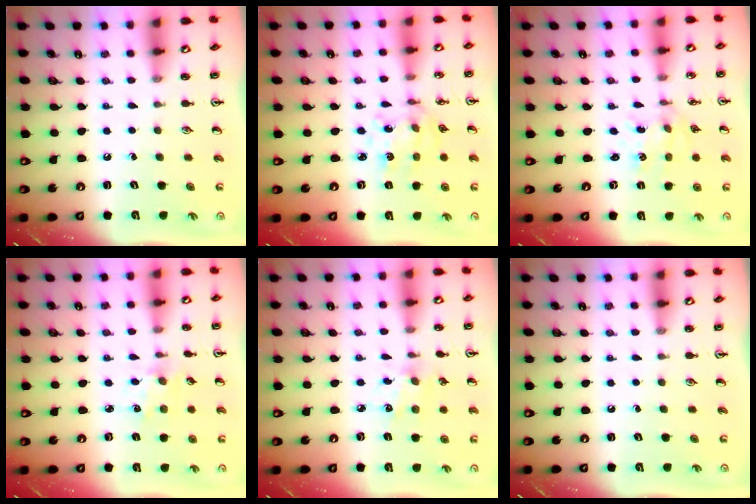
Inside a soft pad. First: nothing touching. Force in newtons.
{"total": 5.8, "press": 5.5, "slide": 2.0}
{"total": 1.5, "press": 1.5, "slide": 0.2}
{"total": 2.6, "press": 2.6, "slide": 0.4}
{"total": 4.1, "press": 3.9, "slide": 1.4}
{"total": 0.0}